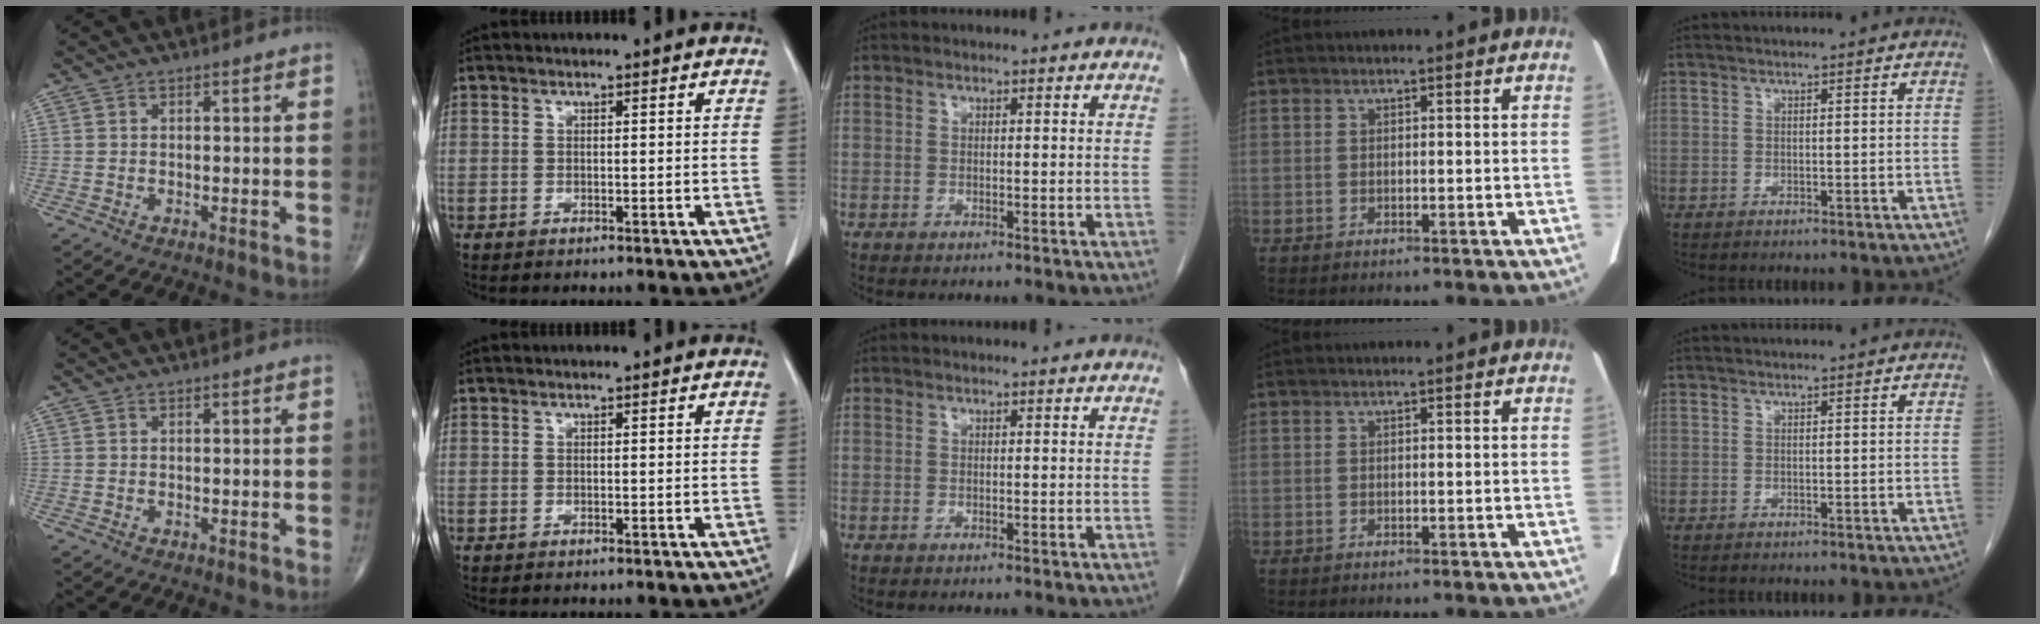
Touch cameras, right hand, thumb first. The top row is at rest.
{}